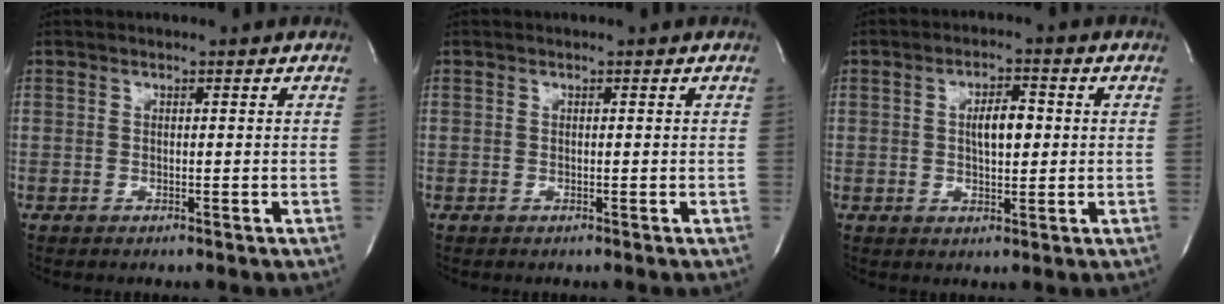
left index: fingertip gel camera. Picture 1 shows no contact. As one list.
[{"total": 0.0}, {"total": 4.9, "force": [0.5, 1.8, 4.5], "torque": [-0.075, 0.006, 0.008]}]